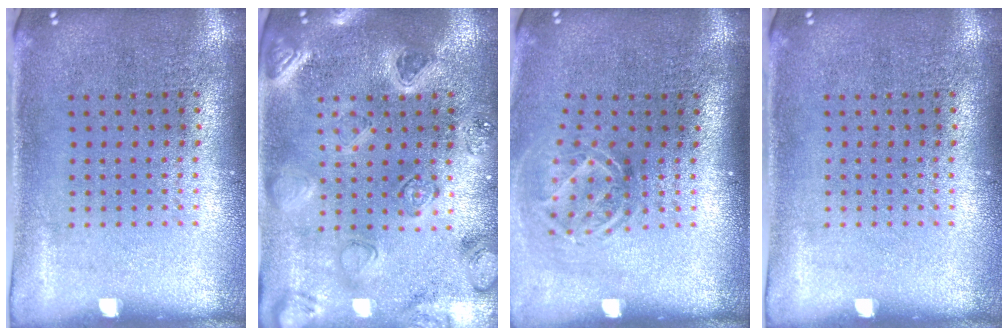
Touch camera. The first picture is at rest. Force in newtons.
{"total": 2.2, "press": 2.2, "slide": 0.2}
{"total": 1.8, "press": 1.3, "slide": 1.3}
{"total": 0.0}